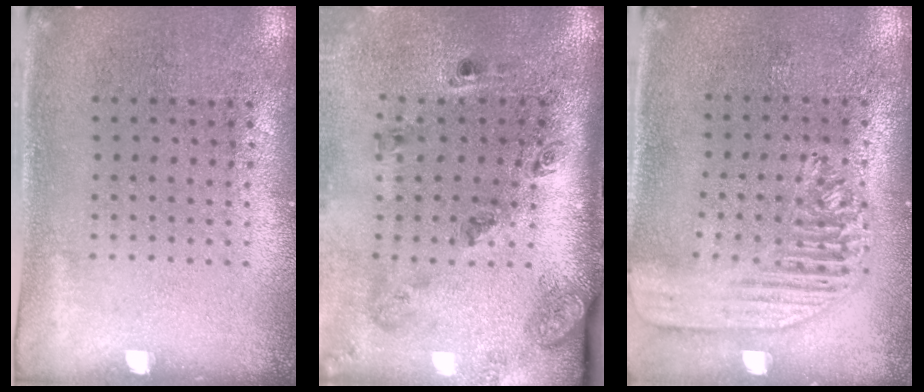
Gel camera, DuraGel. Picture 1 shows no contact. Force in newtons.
{"total": 2.8, "press": 1.7, "slide": 2.2}
{"total": 1.7, "press": 1.6, "slide": 0.6}